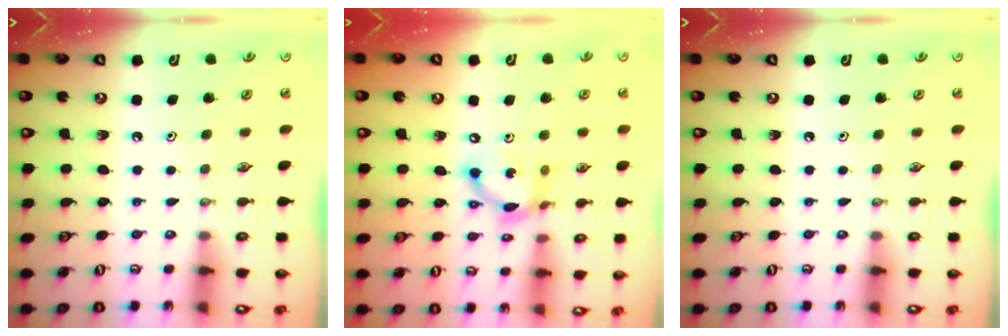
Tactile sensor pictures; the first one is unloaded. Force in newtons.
{"total": 12.3, "press": 12.3, "slide": 1.0}
{"total": 0.0}